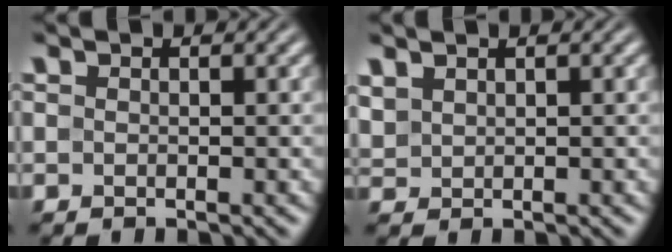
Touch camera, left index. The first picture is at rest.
{"total": 1.3, "force": [1.0, 0.7, 0.4], "torque": [-0.015, 0.003, 0.027]}